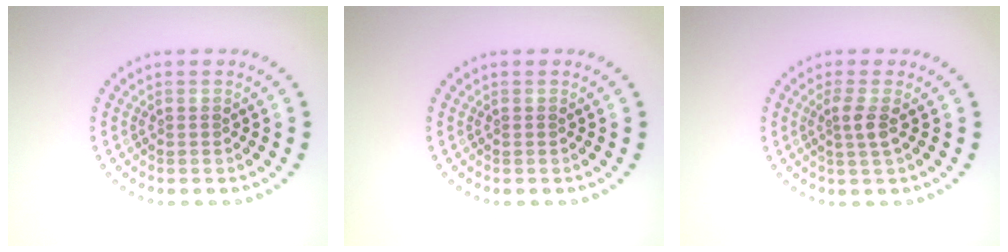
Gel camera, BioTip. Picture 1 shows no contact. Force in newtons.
{"total": 0.0}
{"total": 1.9, "press": 1.4, "slide": 1.2}